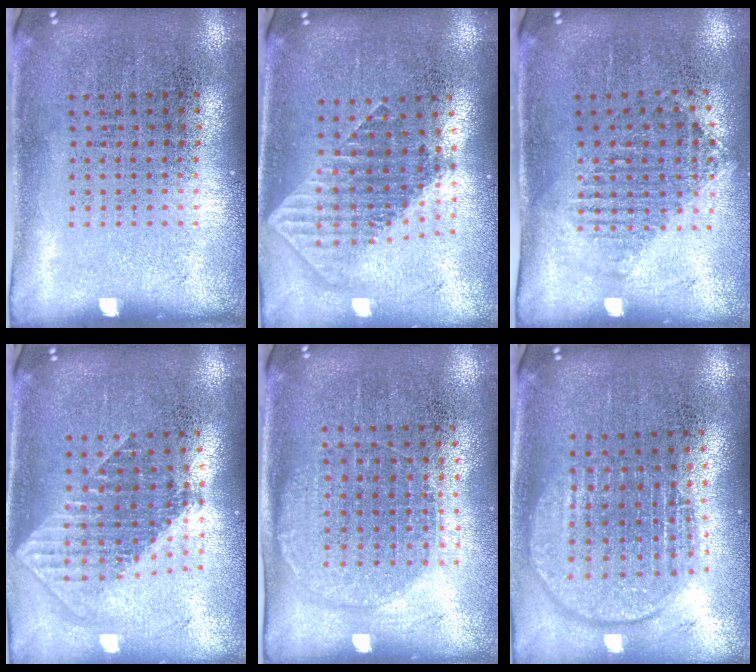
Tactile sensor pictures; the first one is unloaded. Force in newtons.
{"total": 1.9, "press": 1.5, "slide": 1.1}
{"total": 1.0, "press": 0.9, "slide": 0.4}
{"total": 1.9, "press": 1.5, "slide": 1.1}
{"total": 1.4, "press": 1.2, "slide": 0.6}
{"total": 1.8, "press": 1.5, "slide": 1.0}